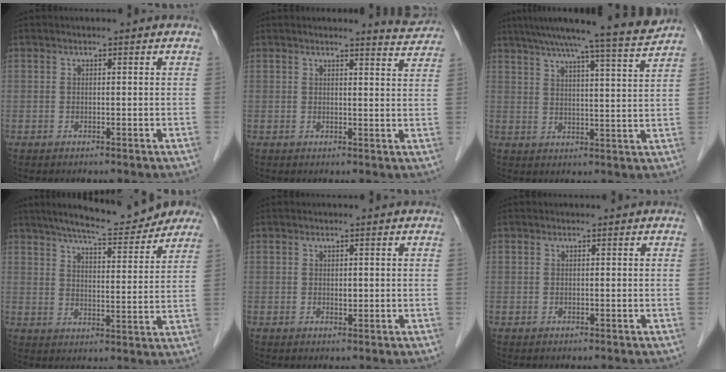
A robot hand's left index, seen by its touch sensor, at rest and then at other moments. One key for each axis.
{"total": 4.0, "fx": 4.0, "fy": 0.0, "fz": 0.1, "tx": -0.006, "ty": -0.025, "tz": 0.032}
{"total": 14.2, "fx": 12.7, "fy": -1.8, "fz": 6.0, "tx": -0.098, "ty": -0.024, "tz": 0.172}
{"total": 14.9, "fx": 13.0, "fy": 2.7, "fz": 6.9, "tx": -0.094, "ty": 0.003, "tz": 0.172}
{"total": 0.8, "fx": 0.0, "fy": 0.5, "fz": 0.6, "tx": -0.008, "ty": -0.001, "tz": 0.002}
{"total": 0.0}